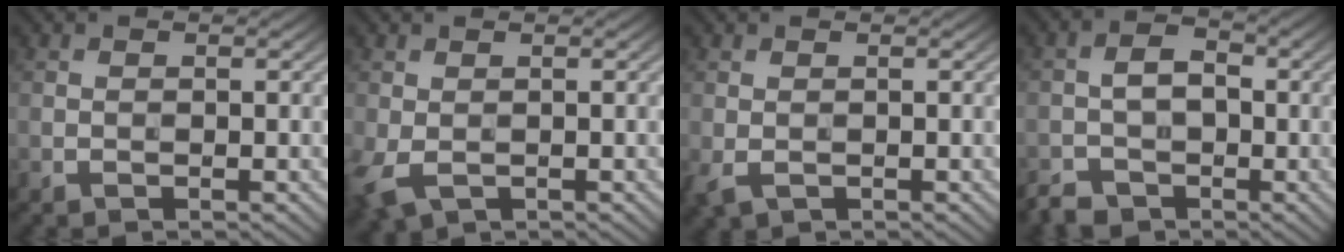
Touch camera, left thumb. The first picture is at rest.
{"total": 4.4, "force": [-1.5, 2.6, 3.2], "torque": [-0.095, -0.010, -0.027]}
{"total": 2.0, "force": [-0.5, 1.2, 1.5], "torque": [-0.045, -0.007, -0.009]}
{"total": 4.4, "force": [-2.5, 3.0, 2.0], "torque": [-0.034, -0.001, -0.055]}